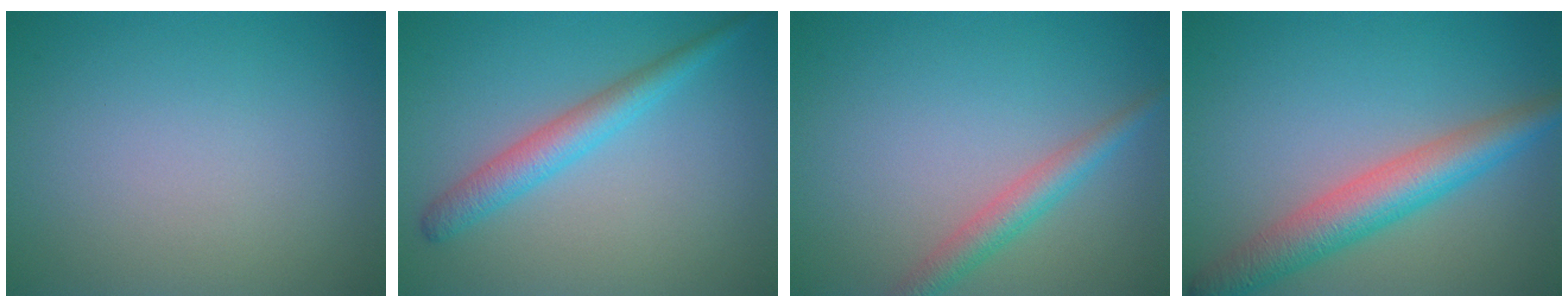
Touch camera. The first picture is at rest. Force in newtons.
{"total": 3.1, "press": 3.1, "slide": 0.1}
{"total": 2.7, "press": 2.7, "slide": 0.2}
{"total": 5.6, "press": 5.6, "slide": 0.1}